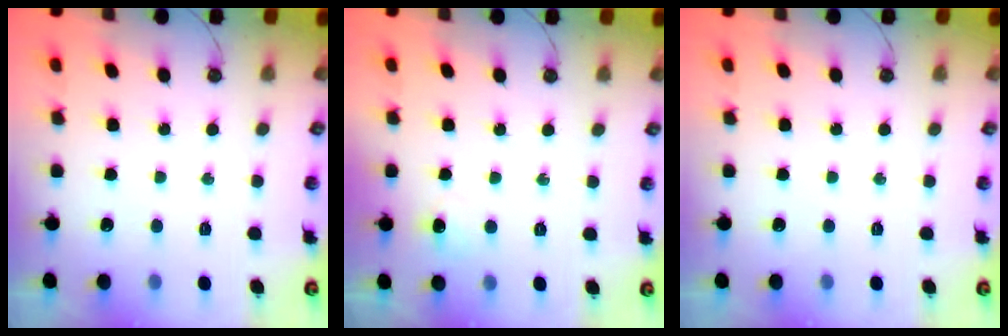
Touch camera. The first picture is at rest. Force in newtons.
{"total": 3.6, "press": 3.5, "slide": 0.7}
{"total": 0.0}